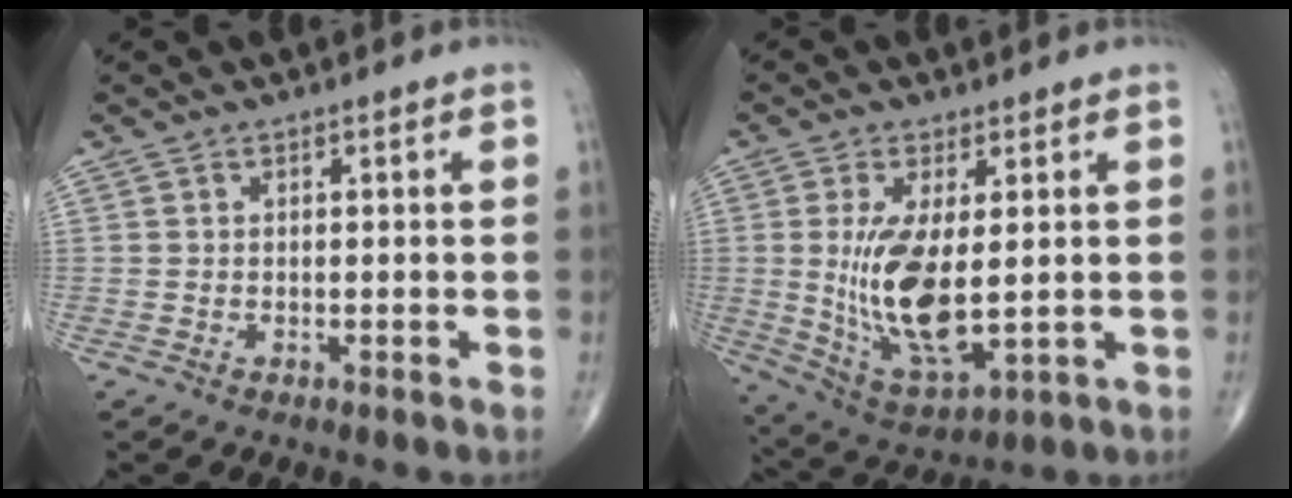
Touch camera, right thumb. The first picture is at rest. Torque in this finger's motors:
{"motor_torque": [-0.16, 0.93, 1.14, 0.97, 0.18]}